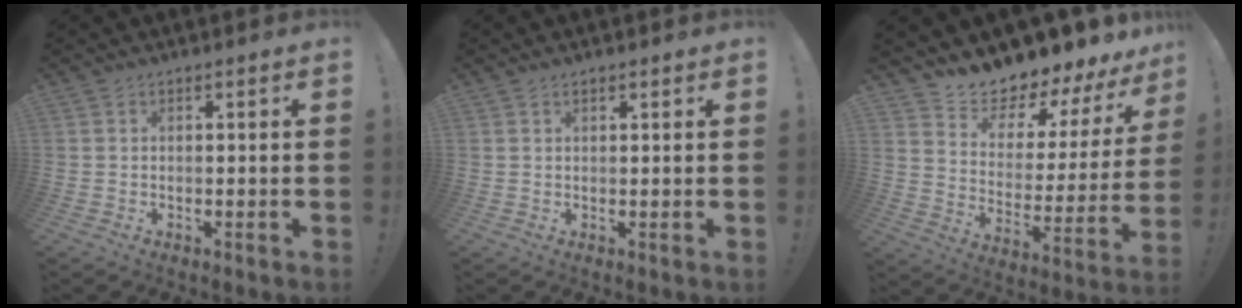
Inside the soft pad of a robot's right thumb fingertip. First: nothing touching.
{"total": 1.1, "force": [0.9, 0.4, 0.4], "torque": [0.000, -0.003, 0.016]}
{"total": 8.4, "force": [8.2, 1.6, 1.1], "torque": [-0.021, -0.103, 0.132]}